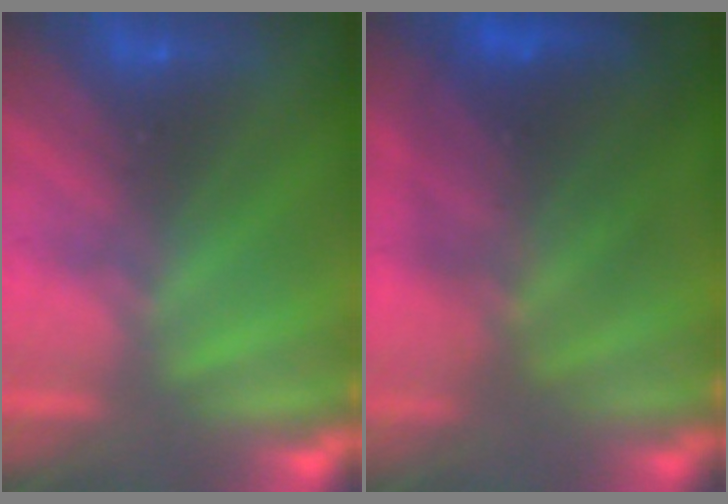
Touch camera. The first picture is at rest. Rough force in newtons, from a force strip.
{"total": 9.1}